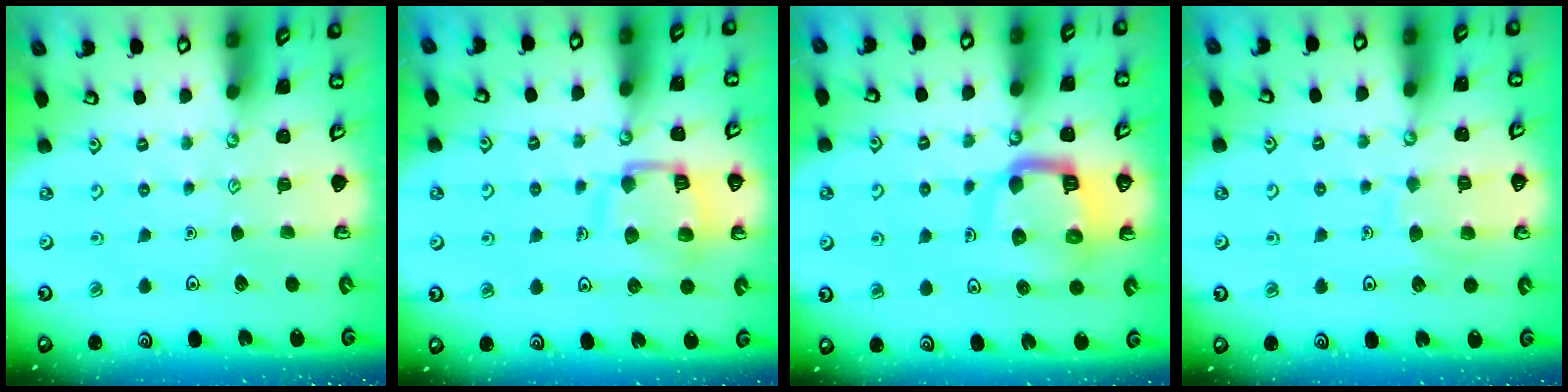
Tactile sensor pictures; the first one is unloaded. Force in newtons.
{"total": 12.1, "press": 12.0, "slide": 1.3}
{"total": 11.0, "press": 10.9, "slide": 1.3}
{"total": 7.3, "press": 7.3, "slide": 0.7}